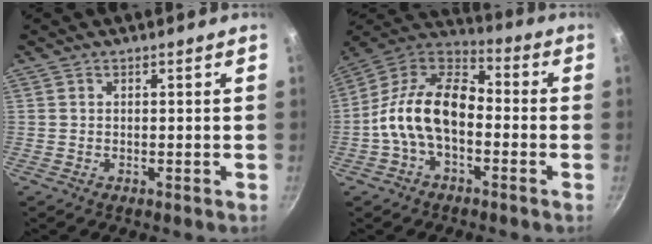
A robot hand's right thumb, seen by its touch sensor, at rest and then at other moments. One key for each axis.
{"total": 15.1, "fx": -3.0, "fy": 9.1, "fz": 11.6, "tx": -0.189, "ty": 0.049, "tz": -0.077}